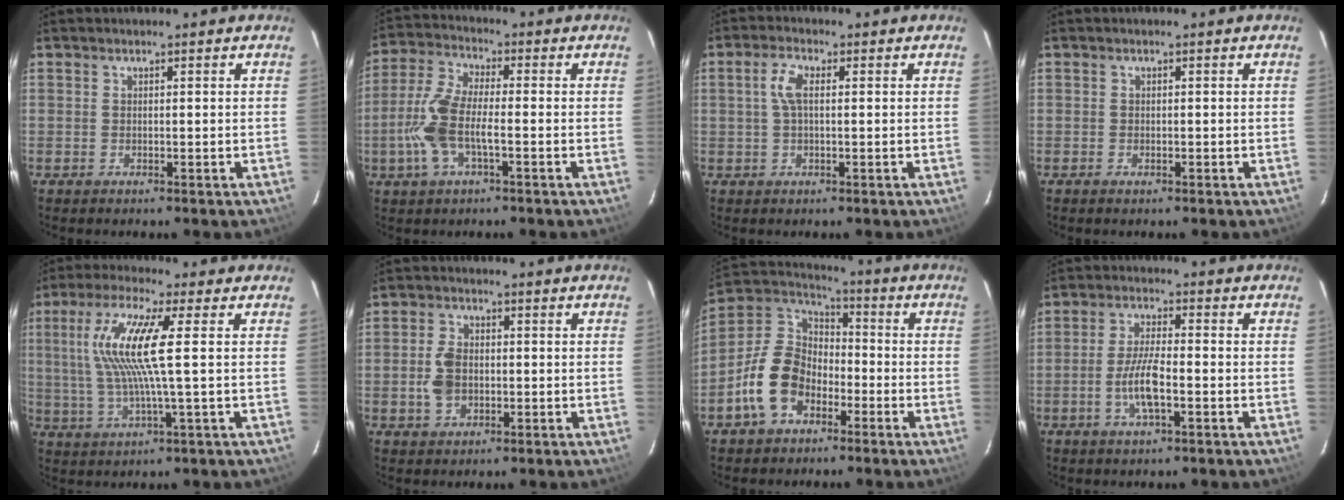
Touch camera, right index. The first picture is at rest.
{"total": 10.5, "force": [-2.9, 3.7, 9.3], "torque": [-0.209, 0.004, -0.061]}
{"total": 3.7, "force": [0.5, 1.6, 3.3], "torque": [-0.071, 0.009, 0.010]}
{"total": 0.6, "force": [-0.5, 0.3, 0.2], "torque": [-0.004, -0.001, -0.009]}
{"total": 11.9, "force": [1.7, 0.3, 11.8], "torque": [-0.234, 0.004, 0.034]}
{"total": 5.4, "force": [-1.0, 3.8, 3.7], "torque": [-0.082, 0.007, -0.013]}
{"total": 13.1, "force": [-6.1, 9.0, 7.3], "torque": [-0.154, 0.024, -0.110]}
{"total": 7.0, "force": [-2.4, 1.6, 6.3], "torque": [-0.129, 0.001, -0.046]}